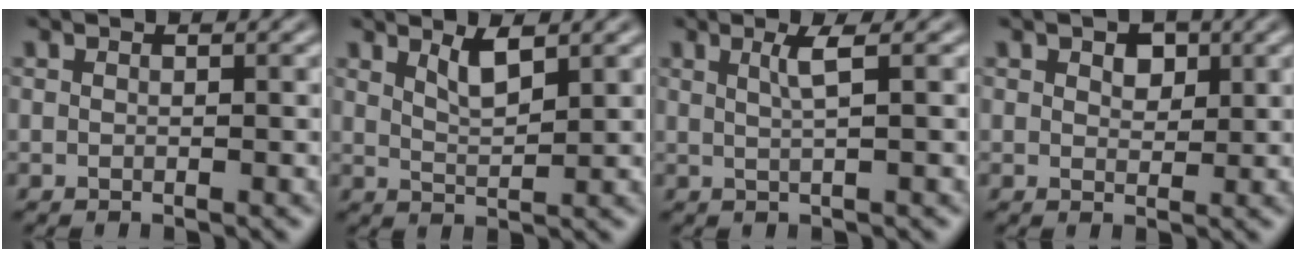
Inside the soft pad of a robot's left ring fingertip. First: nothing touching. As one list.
[{"total": 2.3, "force": [1.5, 0.5, 1.6], "torque": [-0.029, -0.005, 0.030]}, {"total": 2.0, "force": [0.7, 0.4, 1.8], "torque": [-0.031, -0.001, 0.010]}, {"total": 2.0, "force": [0.9, 1.3, 1.2], "torque": [-0.018, 0.000, 0.016]}]